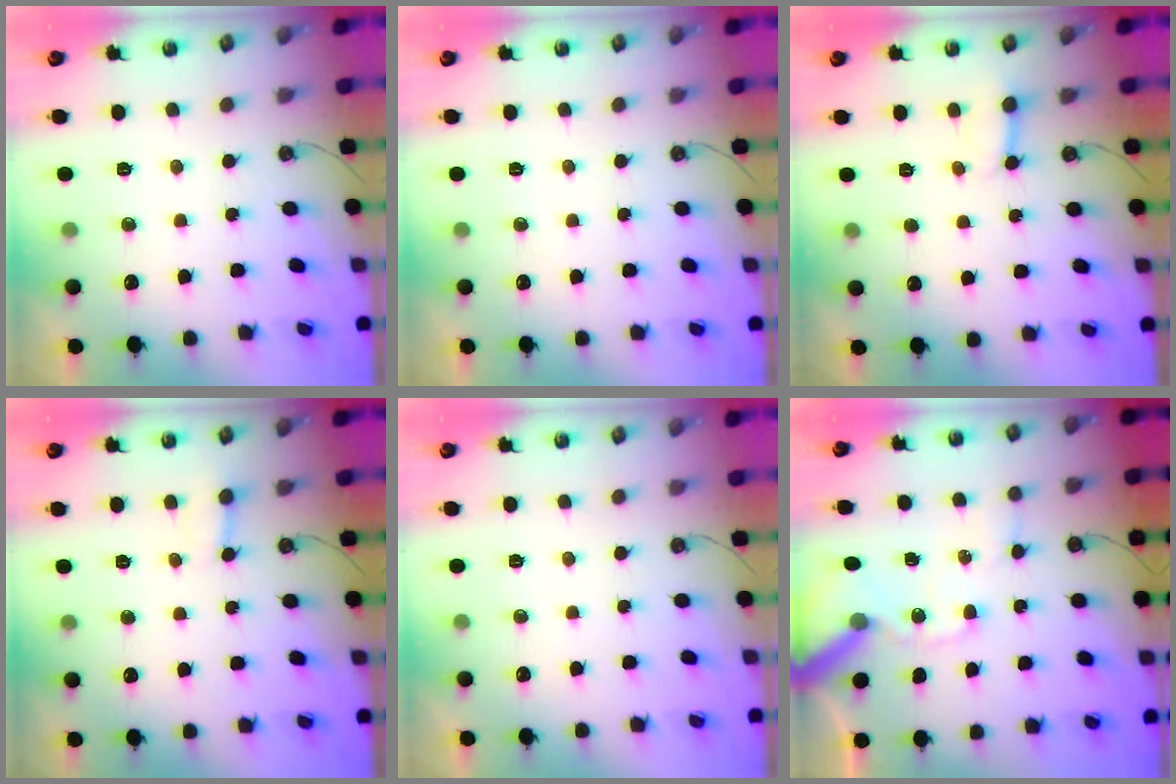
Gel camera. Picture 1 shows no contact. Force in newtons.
{"total": 0.0}
{"total": 3.9, "press": 3.9, "slide": 0.4}
{"total": 2.9, "press": 2.9, "slide": 0.3}
{"total": 0.0}
{"total": 12.6, "press": 12.4, "slide": 1.8}